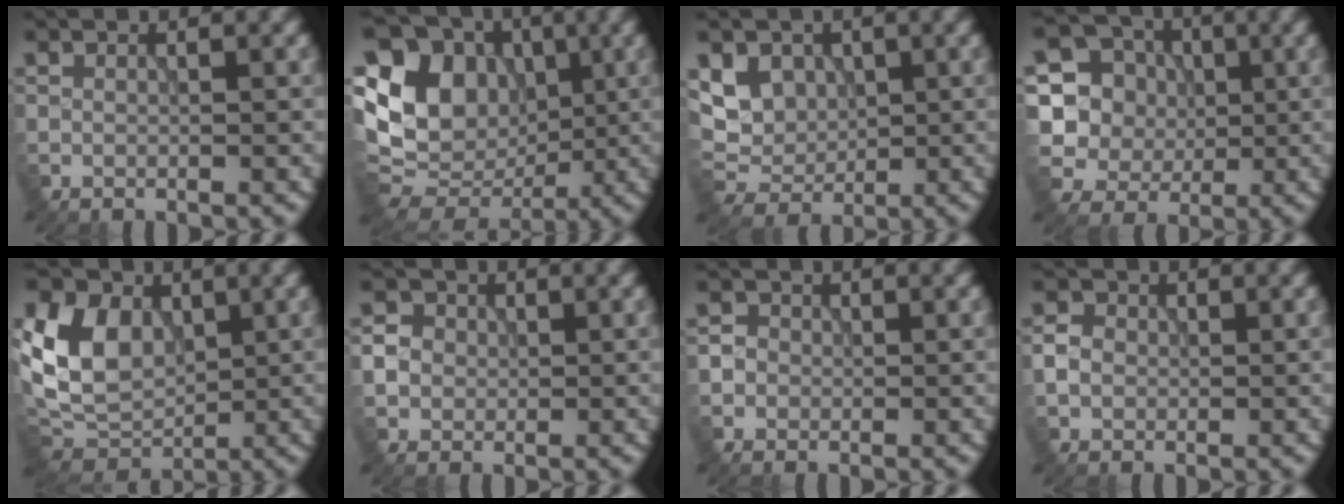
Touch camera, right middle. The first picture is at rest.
{"total": 11.9, "force": [1.0, 9.7, 6.8], "torque": [-0.132, 0.008, 0.015]}
{"total": 5.0, "force": [1.6, 4.0, 2.5], "torque": [-0.048, -0.002, 0.025]}
{"total": 8.7, "force": [1.0, 8.2, 2.6], "torque": [-0.086, 0.017, 0.001]}
{"total": 8.1, "force": [1.1, 6.2, 5.1], "torque": [-0.116, 0.000, 0.009]}
{"total": 3.7, "force": [0.4, 3.5, 1.2], "torque": [-0.009, 0.014, 0.006]}
{"total": 2.6, "force": [0.2, 2.5, 0.7], "torque": [0.004, 0.007, -0.008]}
{"total": 2.1, "force": [-0.2, 1.9, 0.8], "torque": [-0.013, 0.002, -0.006]}